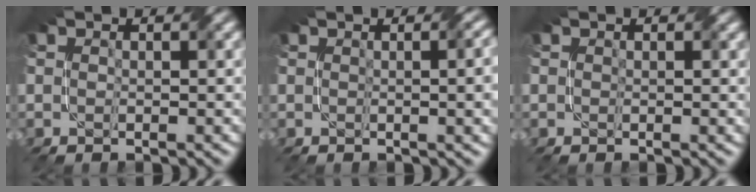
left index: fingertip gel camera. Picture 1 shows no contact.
{"total": 4.4, "force": [0.6, 1.8, 4.0], "torque": [-0.024, 0.011, 0.009]}
{"total": 0.8, "force": [0.4, 0.4, 0.6], "torque": [-0.004, -0.002, 0.007]}